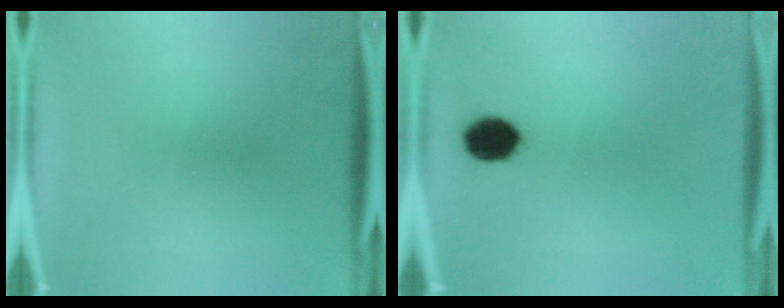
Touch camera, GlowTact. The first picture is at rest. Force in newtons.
{"total": 6.3}